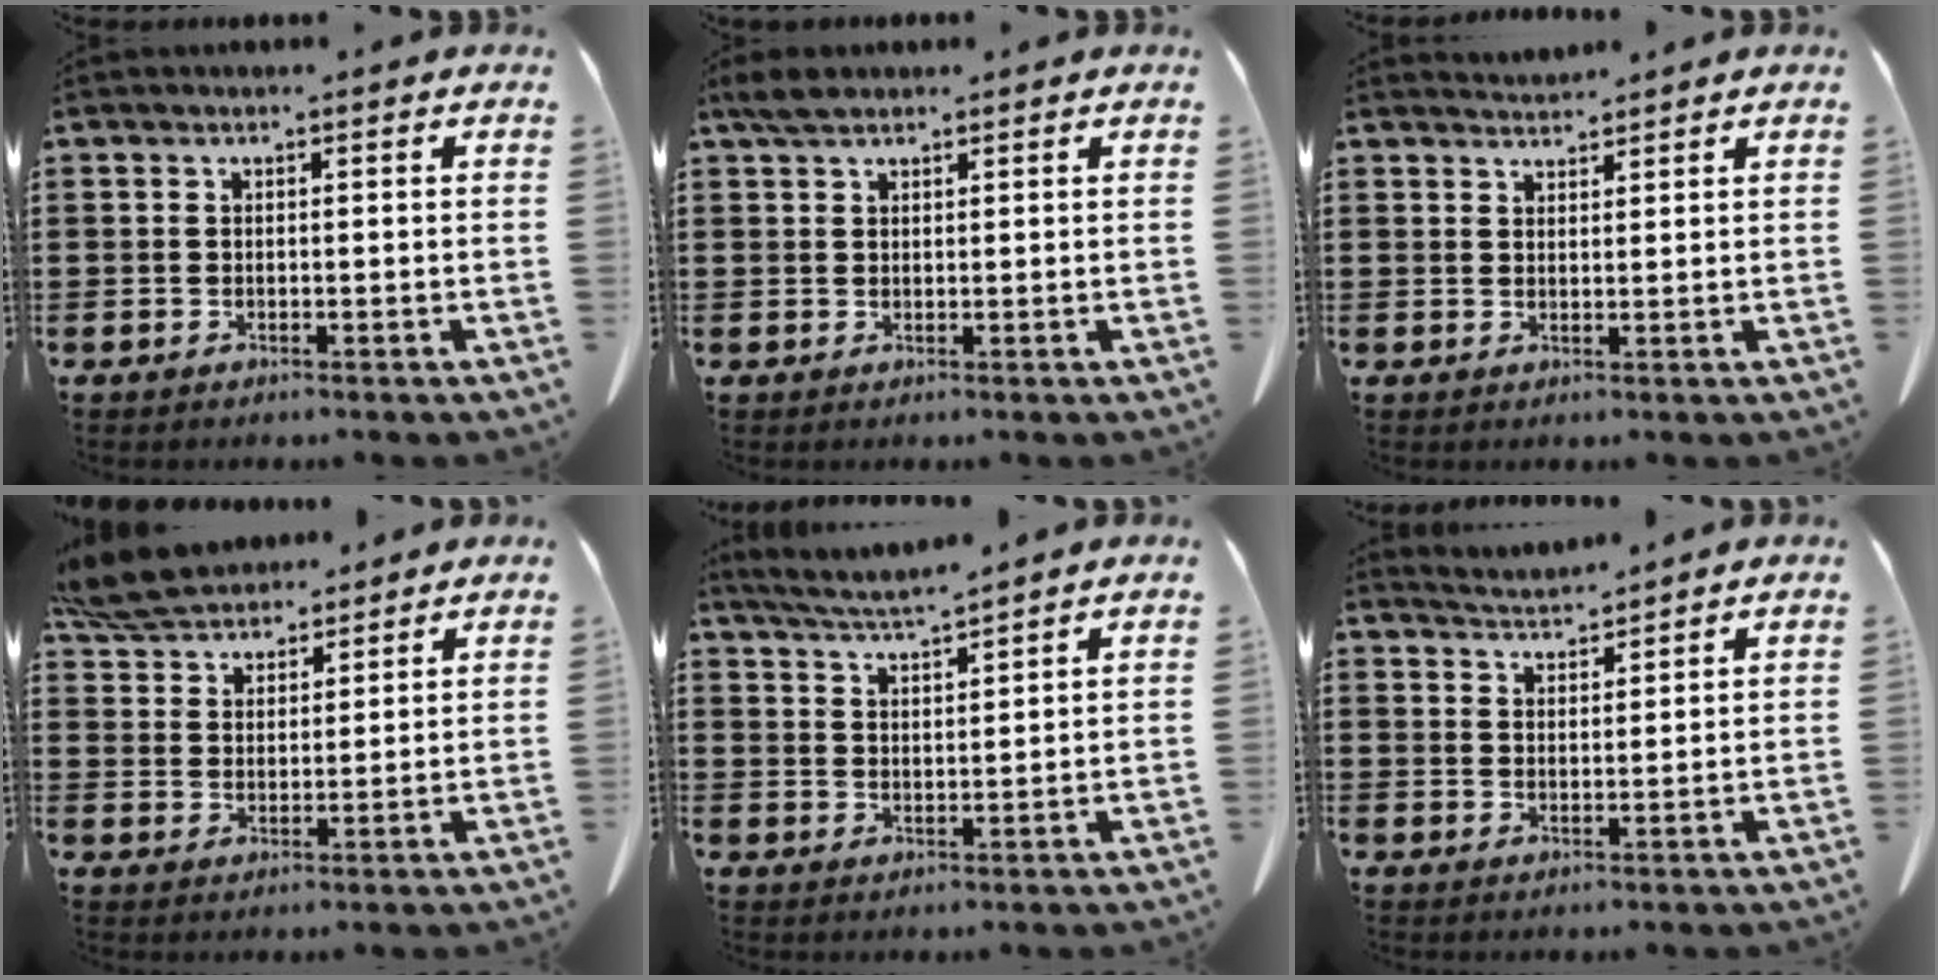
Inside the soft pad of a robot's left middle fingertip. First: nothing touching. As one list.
[{"total": 2.6, "force": [2.0, 1.0, 1.3], "torque": [-0.032, 0.005, 0.038]}, {"total": 1.9, "force": [1.9, 0.1, -0.1], "torque": [-0.003, -0.002, 0.037]}, {"total": 7.5, "force": [6.8, 2.1, 2.2], "torque": [-0.069, -0.013, 0.131]}, {"total": 4.2, "force": [4.0, -0.3, 1.2], "torque": [-0.036, -0.021, 0.071]}, {"total": 3.4, "force": [3.4, -0.2, 0.2], "torque": [-0.015, -0.015, 0.062]}]